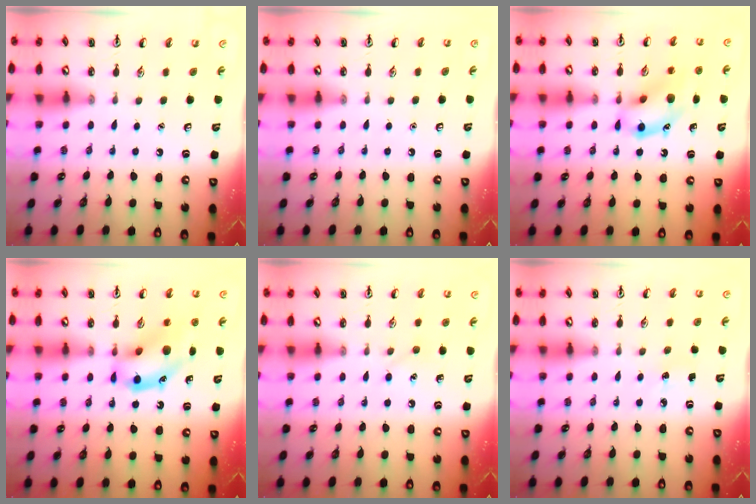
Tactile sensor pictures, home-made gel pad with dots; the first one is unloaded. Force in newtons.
{"total": 0.0}
{"total": 14.1, "press": 13.8, "slide": 2.7}
{"total": 14.6, "press": 14.4, "slide": 2.1}
{"total": 5.4, "press": 5.1, "slide": 1.6}
{"total": 2.8, "press": 2.6, "slide": 1.0}